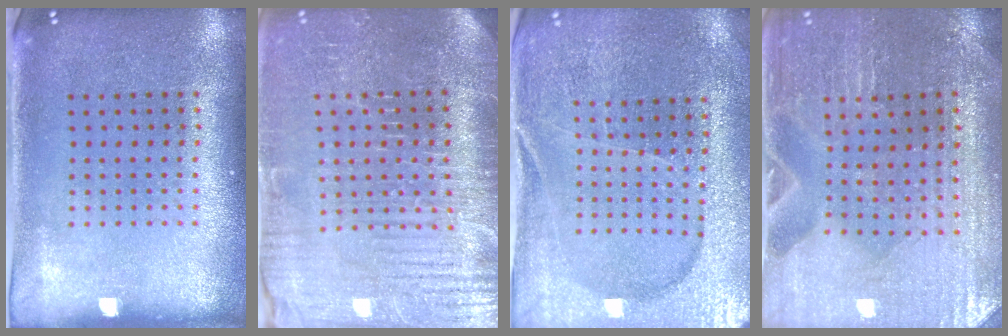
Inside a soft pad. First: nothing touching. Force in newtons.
{"total": 4.5, "press": 4.3, "slide": 1.2}
{"total": 3.0, "press": 3.0, "slide": 0.4}
{"total": 1.2, "press": 1.2, "slide": 0.0}